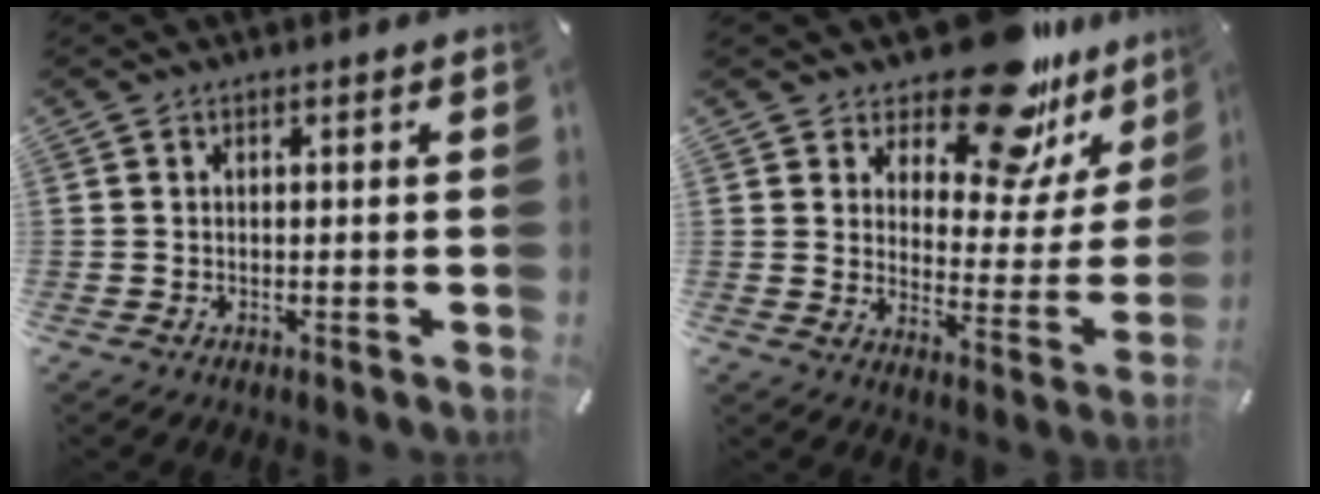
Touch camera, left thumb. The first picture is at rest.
{"total": 18.5, "force": [15.0, 7.0, 8.2], "torque": [-0.121, -0.121, 0.252]}